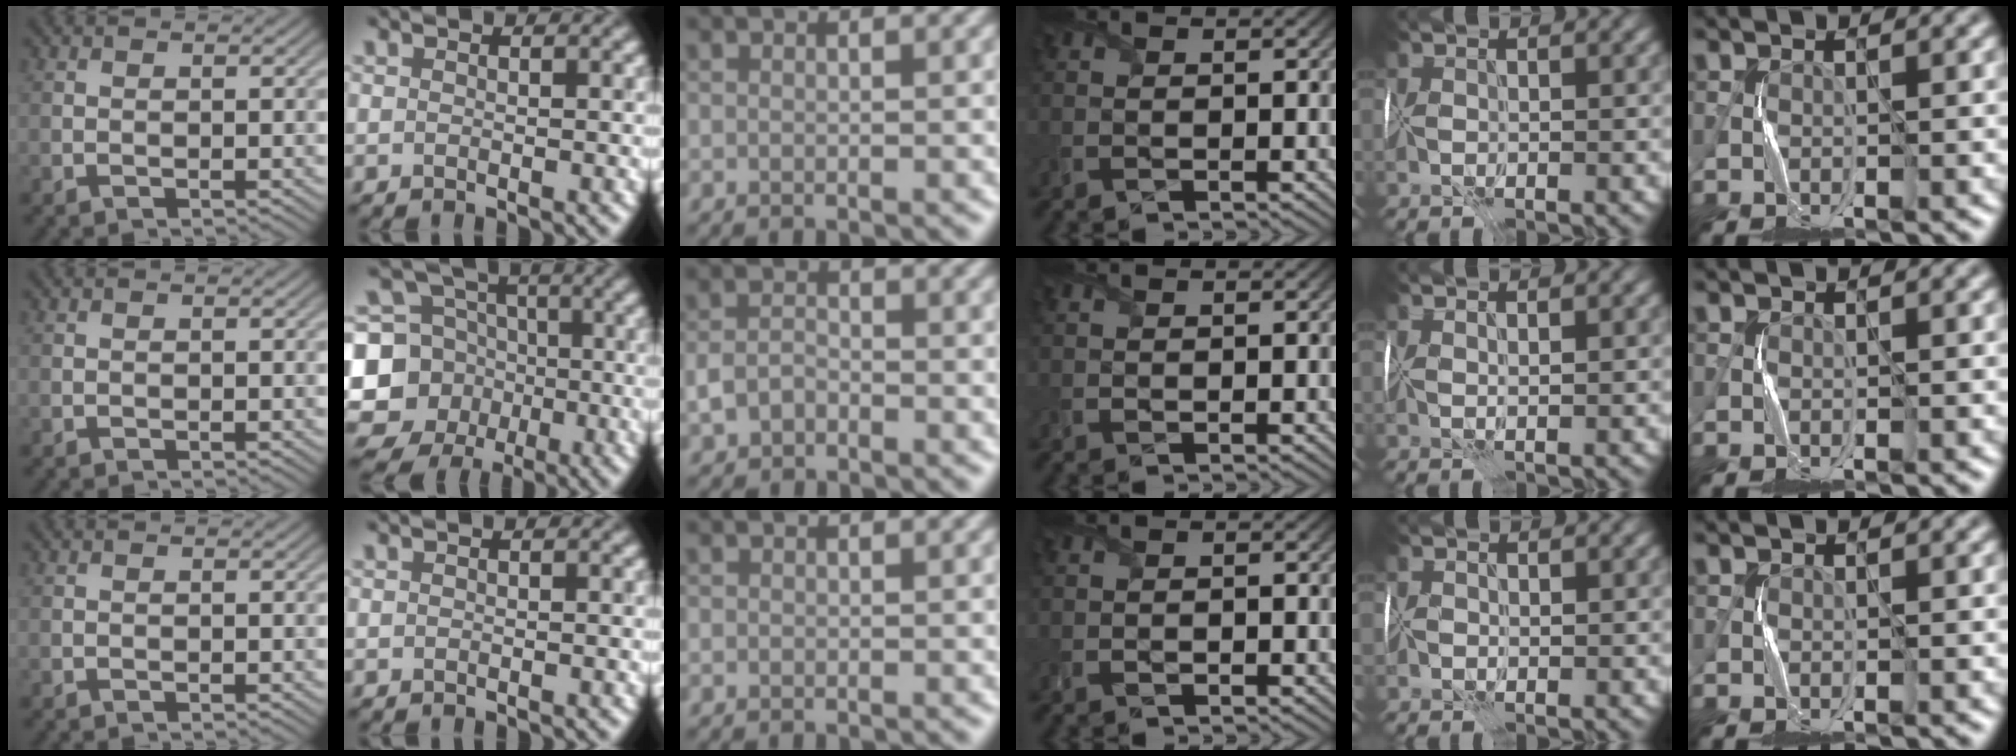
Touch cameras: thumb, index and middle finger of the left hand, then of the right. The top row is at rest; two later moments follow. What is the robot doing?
{"motion": "wrap", "object": "cellophane"}